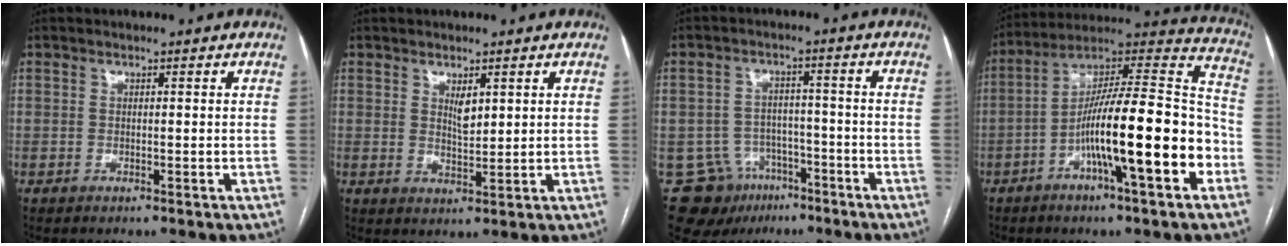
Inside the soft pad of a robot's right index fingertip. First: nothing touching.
{"total": 2.6, "force": [1.2, 0.9, 2.1], "torque": [-0.039, -0.005, 0.027]}
{"total": 10.4, "force": [-6.2, 8.0, 2.3], "torque": [-0.040, 0.027, -0.084]}
{"total": 20.5, "force": [-6.6, 2.4, 19.3], "torque": [-0.290, 0.017, -0.107]}